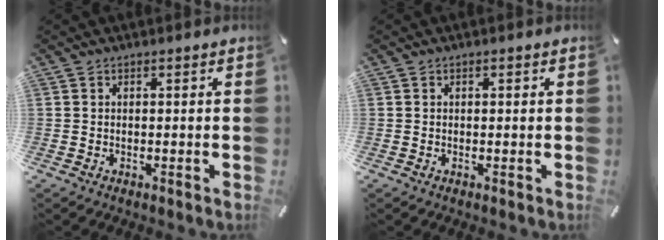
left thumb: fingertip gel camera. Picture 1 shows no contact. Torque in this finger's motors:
{"motor_torque": [0.11, 0.11, 0.07, -0.05, -0.01]}